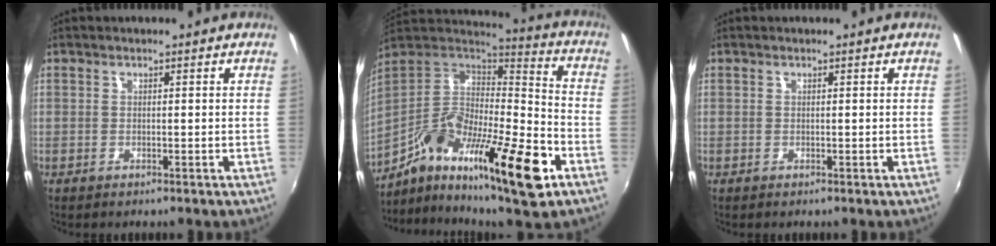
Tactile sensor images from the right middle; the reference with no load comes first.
{"total": 24.9, "force": [-12.1, 6.4, 20.8], "torque": [-0.353, -0.025, -0.211]}
{"total": 0.0}